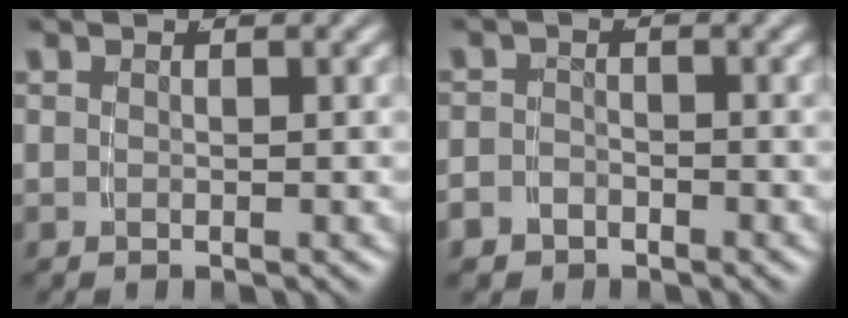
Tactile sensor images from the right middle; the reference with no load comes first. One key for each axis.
{"total": 2.6, "fx": -2.0, "fy": 1.7, "fz": 0.1, "tx": -0.010, "ty": -0.016, "tz": -0.031}